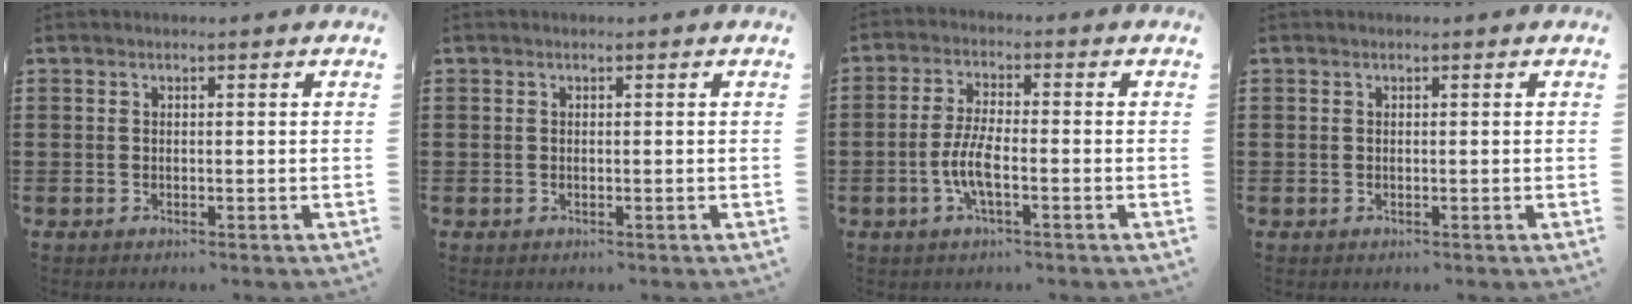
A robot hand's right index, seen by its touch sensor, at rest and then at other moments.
{"total": 0.0}
{"total": 5.4, "force": [-1.8, 1.4, 4.9], "torque": [-0.117, -0.008, -0.042]}
{"total": 0.0}